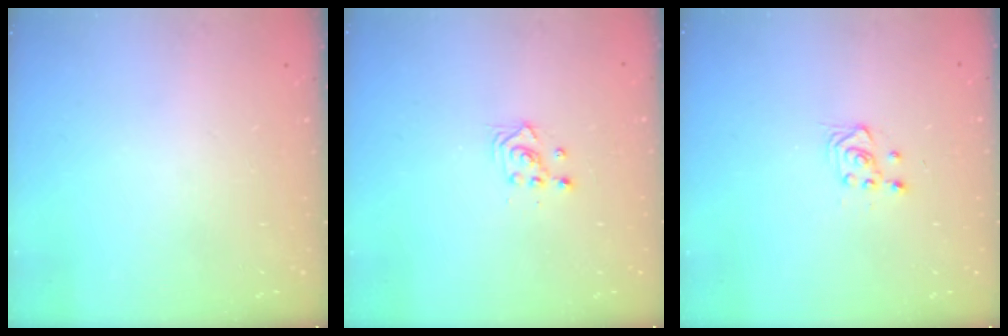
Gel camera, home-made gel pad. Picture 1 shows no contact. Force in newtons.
{"total": 2.3, "press": 2.3, "slide": 0.3}
{"total": 3.0, "press": 2.8, "slide": 1.0}